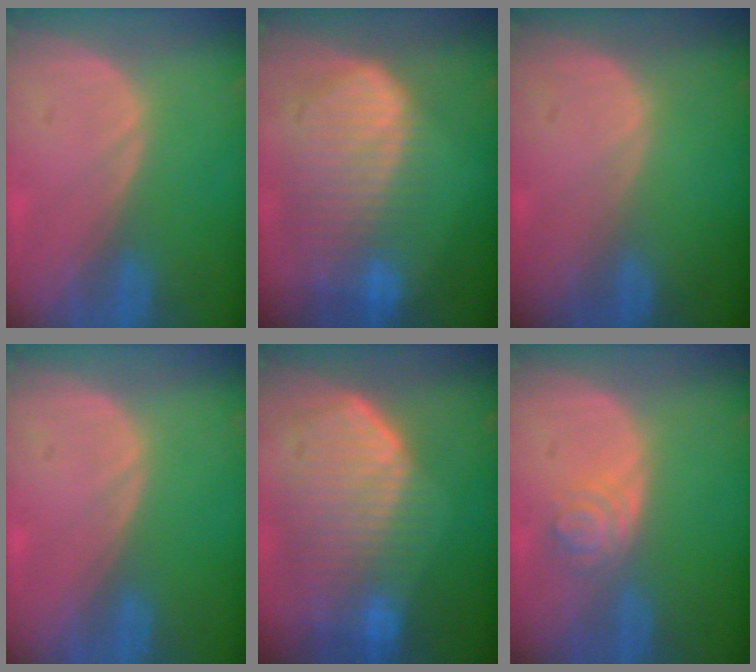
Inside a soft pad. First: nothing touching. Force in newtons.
{"total": 10.4, "press": 9.0, "slide": 5.3}
{"total": 0.0}
{"total": 0.0}
{"total": 10.8, "press": 9.4, "slide": 5.3}
{"total": 4.0, "press": 3.6, "slide": 1.7}